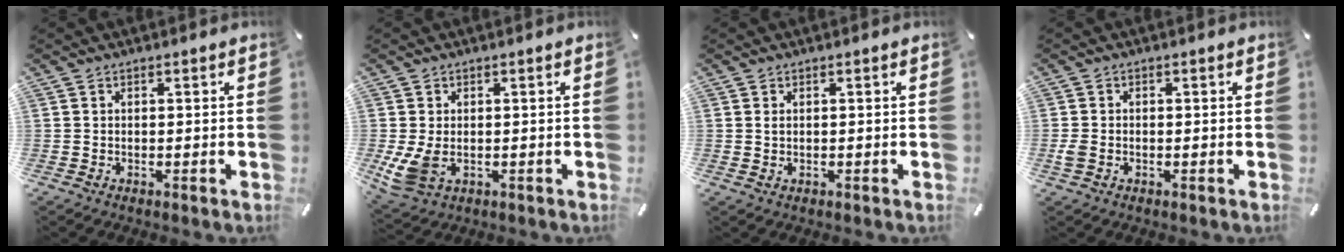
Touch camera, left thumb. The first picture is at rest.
{"total": 5.4, "force": [-0.3, 4.0, 3.6], "torque": [-0.090, -0.006, -0.008]}
{"total": 0.9, "force": [0.3, 0.3, 0.8], "torque": [-0.017, 0.001, 0.004]}
{"total": 1.9, "force": [-0.5, 1.3, 1.3], "torque": [-0.030, 0.000, -0.011]}